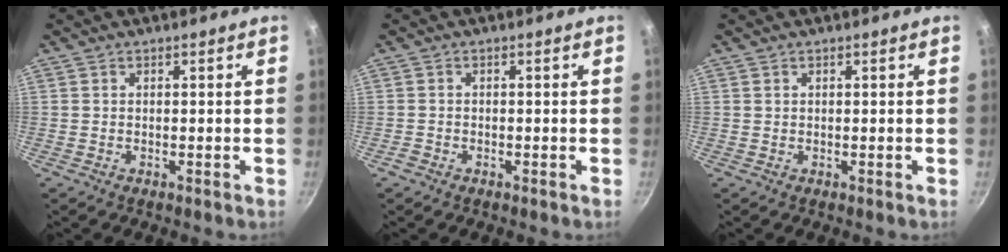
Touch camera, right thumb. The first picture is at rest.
{"total": 1.2, "force": [-0.9, 0.6, 0.4], "torque": [-0.018, 0.009, -0.020]}
{"total": 0.0}